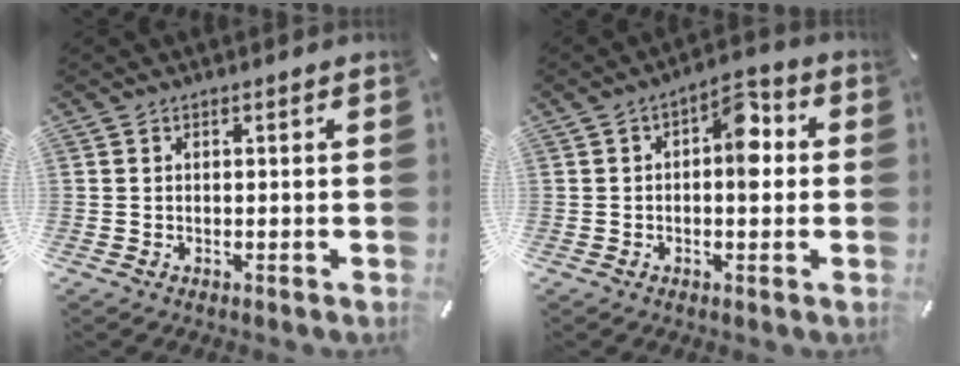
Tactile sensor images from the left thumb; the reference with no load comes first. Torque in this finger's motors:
{"motor_torque": [0.01, 1.05, 0.64, -0.64, 0.24]}